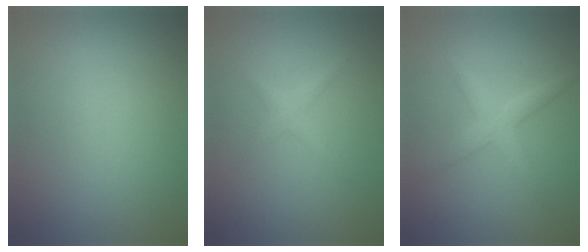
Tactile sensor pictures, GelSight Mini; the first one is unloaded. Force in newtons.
{"total": 1.4, "press": 1.4, "slide": 0.1}
{"total": 2.5, "press": 2.5, "slide": 0.0}